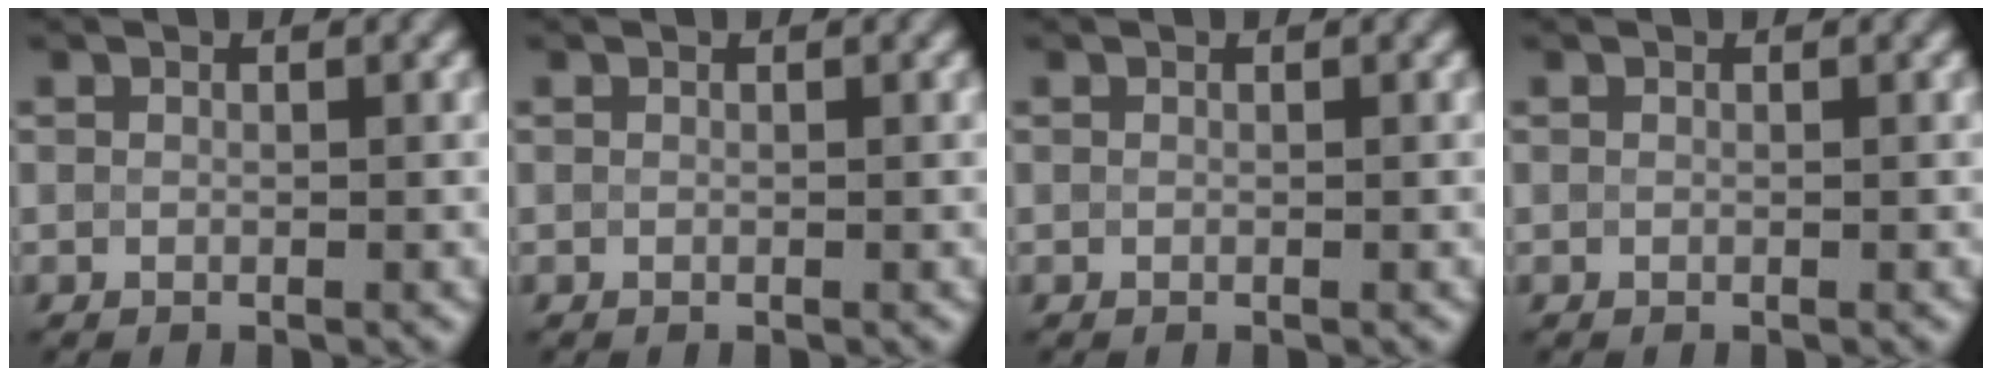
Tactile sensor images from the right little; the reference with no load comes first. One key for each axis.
{"total": 0.0}
{"total": 0.0}
{"total": 0.0}